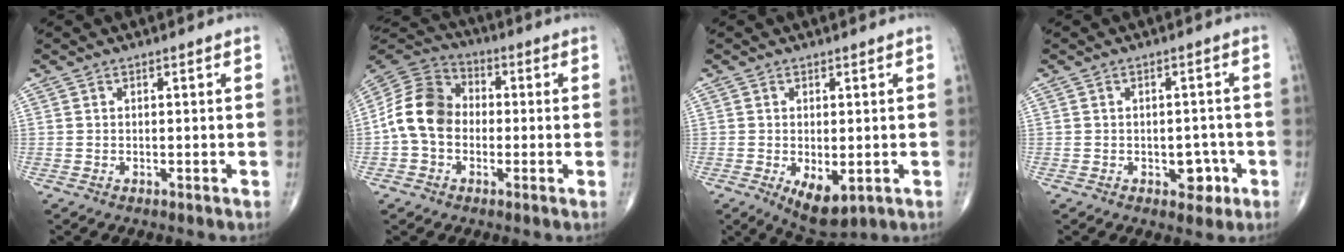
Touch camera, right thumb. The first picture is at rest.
{"total": 11.9, "force": [-1.1, 9.2, 7.4], "torque": [-0.128, 0.035, -0.034]}
{"total": 6.7, "force": [-1.8, 3.3, 5.6], "torque": [-0.085, -0.016, -0.017]}
{"total": 4.2, "force": [-1.6, 2.8, 2.7], "torque": [-0.008, 0.009, -0.018]}